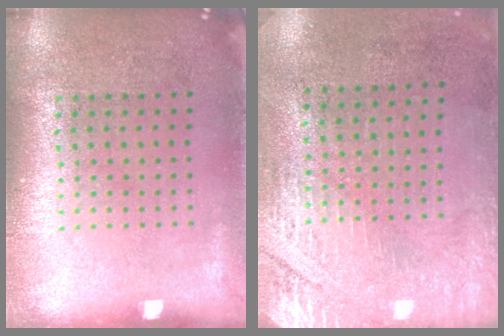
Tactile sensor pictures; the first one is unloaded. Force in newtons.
{"total": 2.9, "press": 2.5, "slide": 1.5}